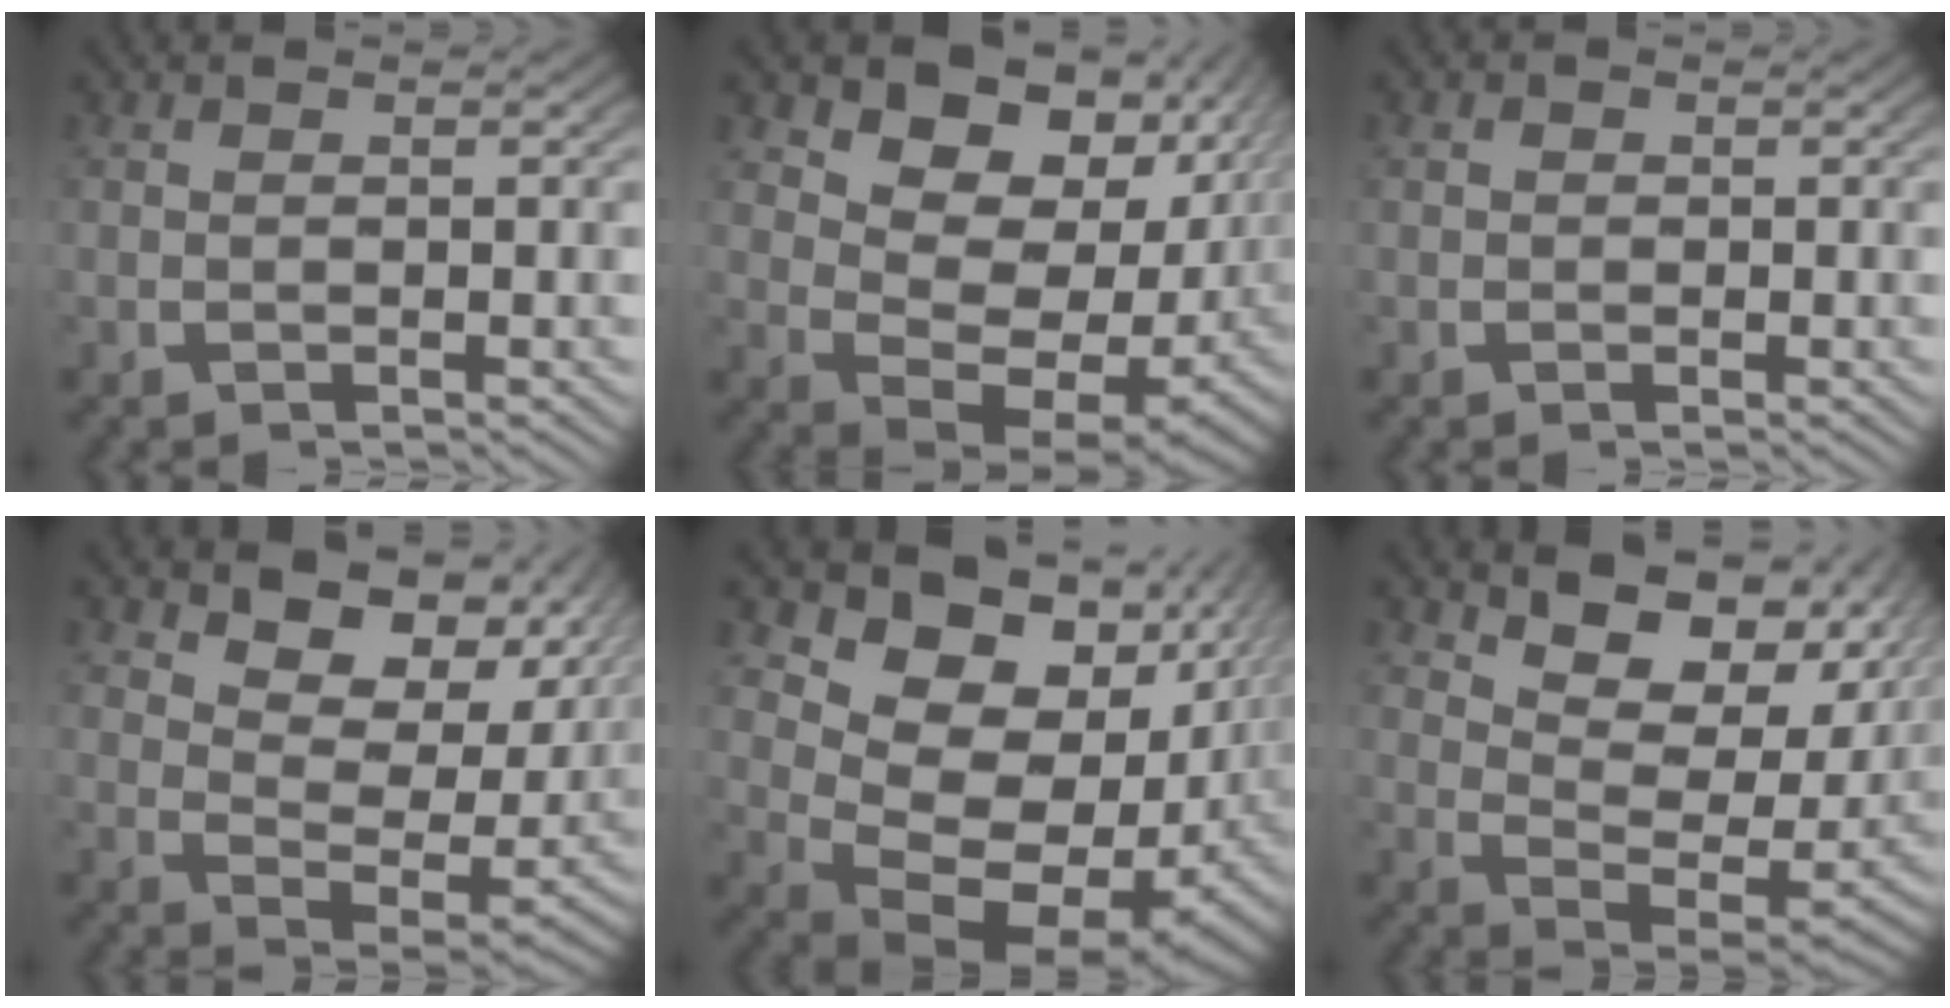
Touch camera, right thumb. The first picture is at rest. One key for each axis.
{"total": 13.1, "fx": 1.6, "fy": 8.9, "fz": 9.5, "tx": -0.161, "ty": -0.016, "tz": 0.019}
{"total": 0.9, "fx": 0.0, "fy": 0.8, "fz": 0.3, "tx": 0.000, "ty": -0.002, "tz": -0.001}
{"total": 9.3, "fx": 2.9, "fy": 5.8, "fz": 6.7, "tx": -0.106, "ty": -0.007, "tz": 0.038}
{"total": 15.6, "fx": -0.4, "fy": 11.2, "fz": 10.9, "tx": -0.192, "ty": -0.041, "tz": -0.004}
{"total": 10.5, "fx": 3.0, "fy": 6.3, "fz": 7.8, "tx": -0.133, "ty": -0.012, "tz": 0.042}